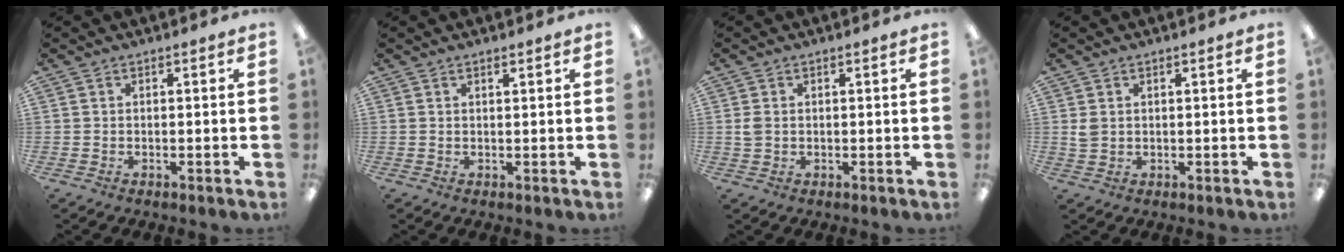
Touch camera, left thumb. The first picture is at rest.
{"total": 1.1, "force": [0.9, 0.2, 0.6], "torque": [-0.013, -0.001, 0.017]}
{"total": 1.7, "force": [0.4, 1.2, 1.2], "torque": [-0.026, 0.005, 0.006]}
{"total": 2.4, "force": [0.9, 1.6, 1.5], "torque": [-0.032, 0.004, 0.016]}